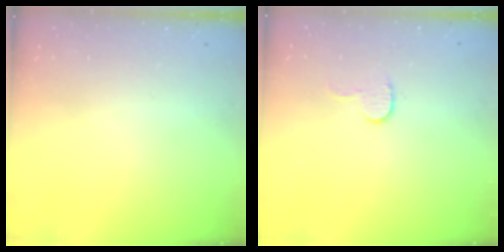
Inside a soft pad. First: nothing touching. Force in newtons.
{"total": 6.2, "press": 6.1, "slide": 0.6}